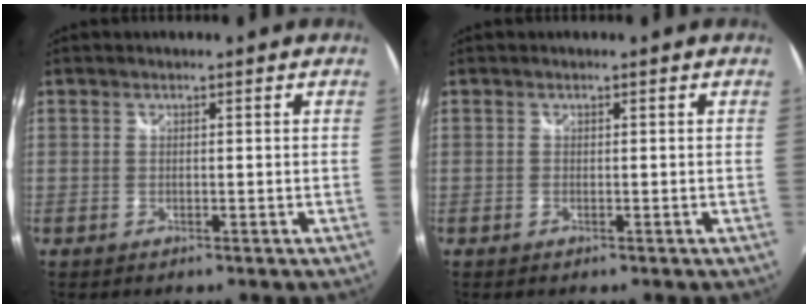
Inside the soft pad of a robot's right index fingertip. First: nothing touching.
{"total": 0.0}